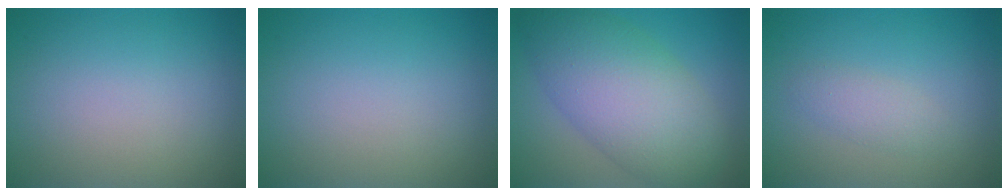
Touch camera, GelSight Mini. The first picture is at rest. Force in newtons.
{"total": 0.0}
{"total": 9.4, "press": 9.3, "slide": 0.5}
{"total": 1.6, "press": 1.6, "slide": 0.0}